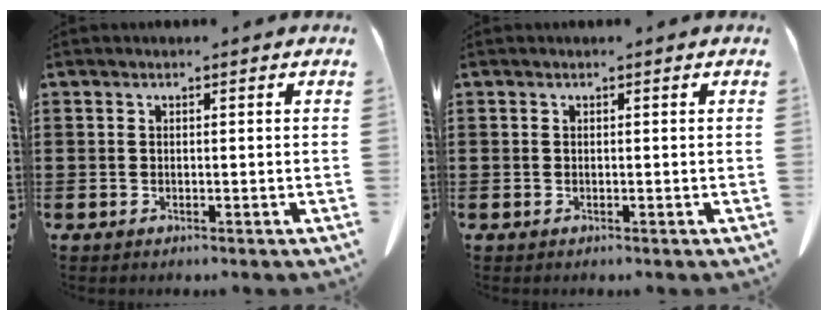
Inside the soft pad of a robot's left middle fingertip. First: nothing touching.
{"total": 0.0}